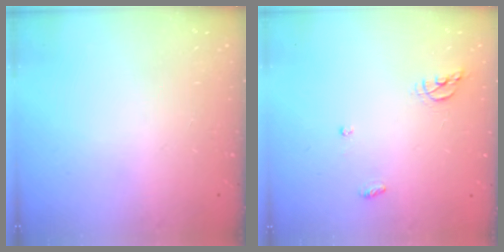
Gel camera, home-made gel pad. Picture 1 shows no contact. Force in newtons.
{"total": 6.5, "press": 6.5, "slide": 0.6}